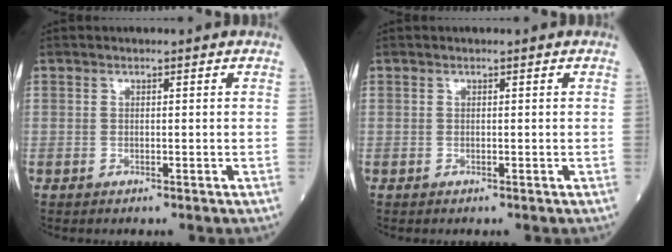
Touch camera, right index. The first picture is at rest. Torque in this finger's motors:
{"motor_torque": [0.00, 0.00, 0.00, -0.01]}